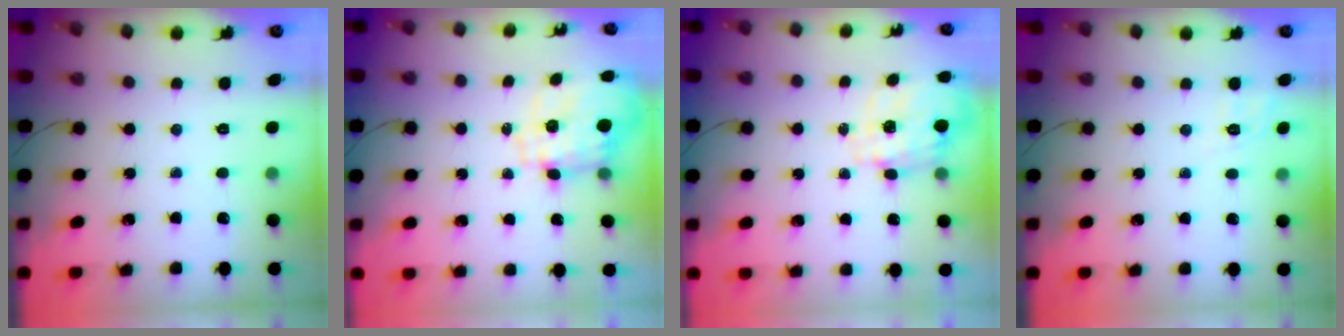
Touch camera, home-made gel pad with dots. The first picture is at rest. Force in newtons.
{"total": 3.9, "press": 3.6, "slide": 1.6}
{"total": 2.7, "press": 2.6, "slide": 1.0}
{"total": 1.9, "press": 0.7, "slide": 1.7}